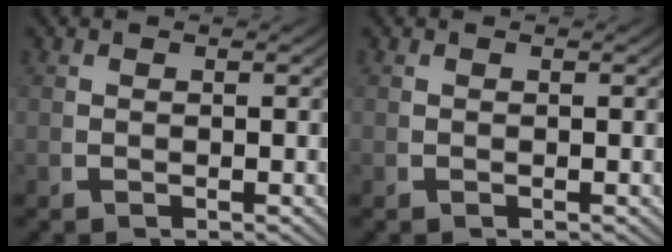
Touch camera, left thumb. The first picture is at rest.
{"total": 0.0}